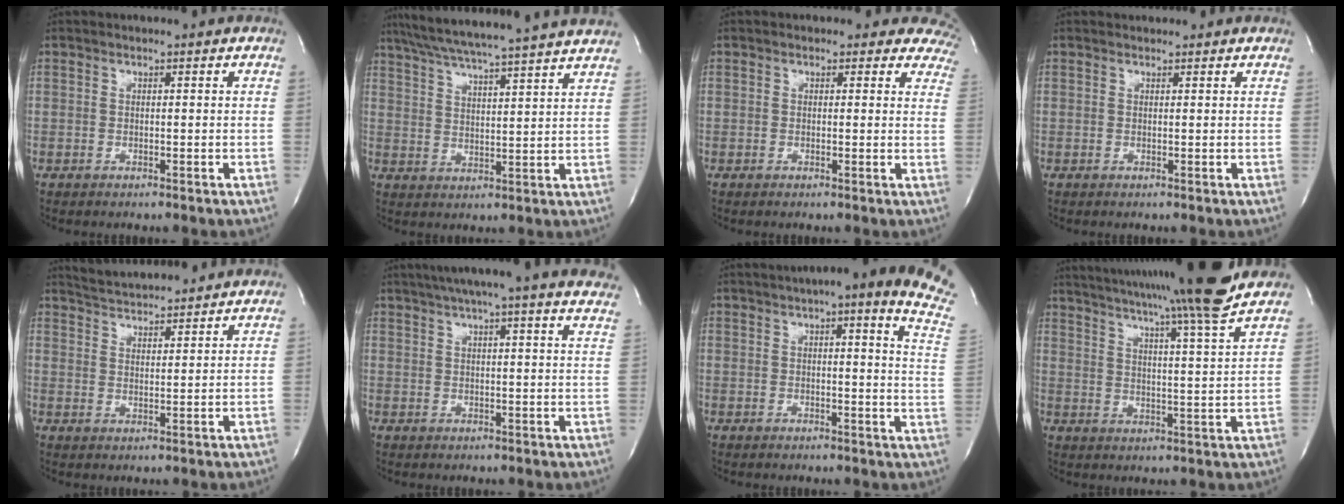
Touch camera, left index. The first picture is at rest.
{"total": 20.7, "force": [18.4, -0.9, 9.5], "torque": [-0.170, 0.002, 0.256]}
{"total": 7.7, "force": [6.6, 3.8, 0.4], "torque": [0.047, -0.012, 0.029]}
{"total": 1.2, "force": [1.1, 0.4, 0.0], "torque": [-0.010, 0.011, 0.016]}
{"total": 9.4, "force": [9.0, 0.7, 2.4], "torque": [-0.053, 0.022, 0.141]}
{"total": 21.8, "force": [19.0, 0.3, 10.7], "torque": [-0.169, -0.001, 0.229]}
{"total": 17.0, "force": [12.4, 1.5, 11.6], "torque": [-0.155, -0.008, 0.123]}
{"total": 19.9, "force": [17.7, -2.2, 8.9], "torque": [-0.154, -0.042, 0.245]}